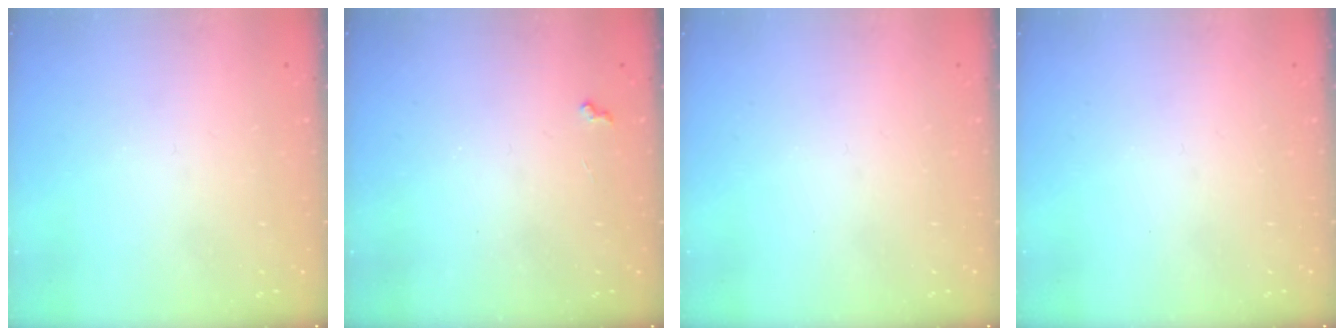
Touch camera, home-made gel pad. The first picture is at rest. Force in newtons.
{"total": 3.6, "press": 3.6, "slide": 0.5}
{"total": 0.0}
{"total": 0.0}